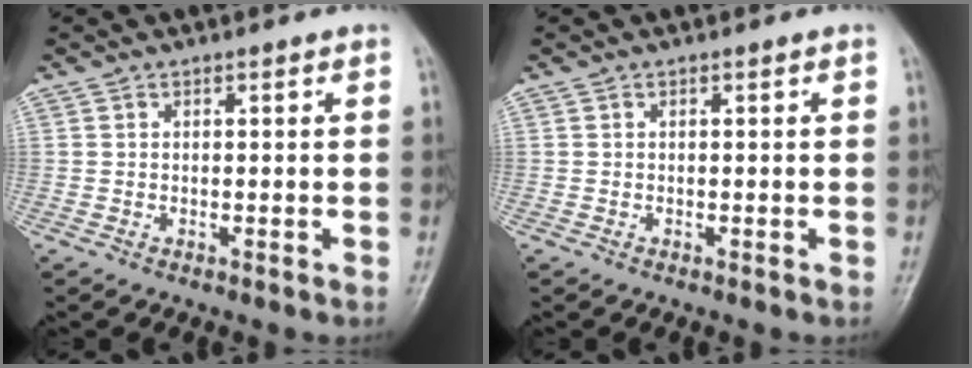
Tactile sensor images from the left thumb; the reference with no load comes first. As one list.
[{"total": 0.0}]